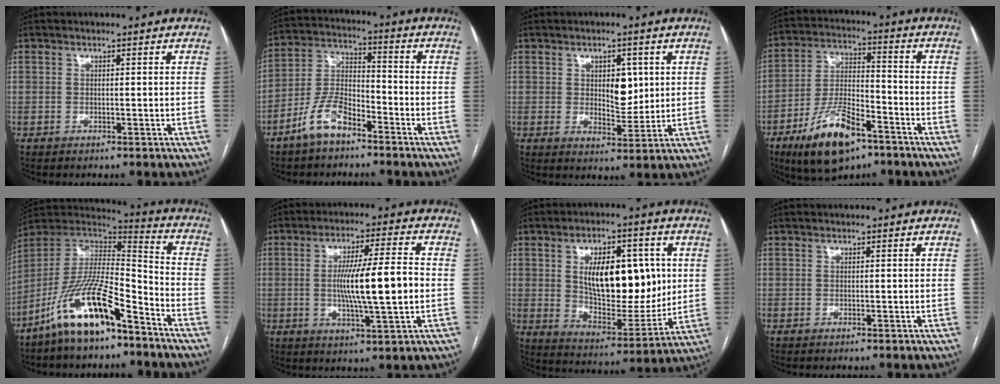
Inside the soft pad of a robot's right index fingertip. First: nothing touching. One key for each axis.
{"total": 8.7, "fx": -5.8, "fy": 3.5, "fz": 5.4, "tx": -0.122, "ty": 0.009, "tz": -0.117}
{"total": 5.4, "fx": 1.4, "fy": 2.9, "fz": 4.4, "tx": -0.059, "ty": -0.001, "tz": 0.027}
{"total": 13.9, "fx": -8.4, "fy": 4.9, "fz": 10.0, "tx": -0.198, "ty": -0.007, "tz": -0.146}
{"total": 16.0, "fx": -11.0, "fy": 3.6, "fz": 11.1, "tx": -0.211, "ty": 0.012, "tz": -0.200}
{"total": 11.8, "fx": -0.8, "fy": 0.6, "fz": 11.7, "tx": -0.202, "ty": 0.002, "tz": -0.014}
{"total": 17.2, "fx": 3.3, "fy": 7.8, "fz": 15.0, "tx": -0.237, "ty": 0.003, "tz": 0.062}
{"total": 0.0}